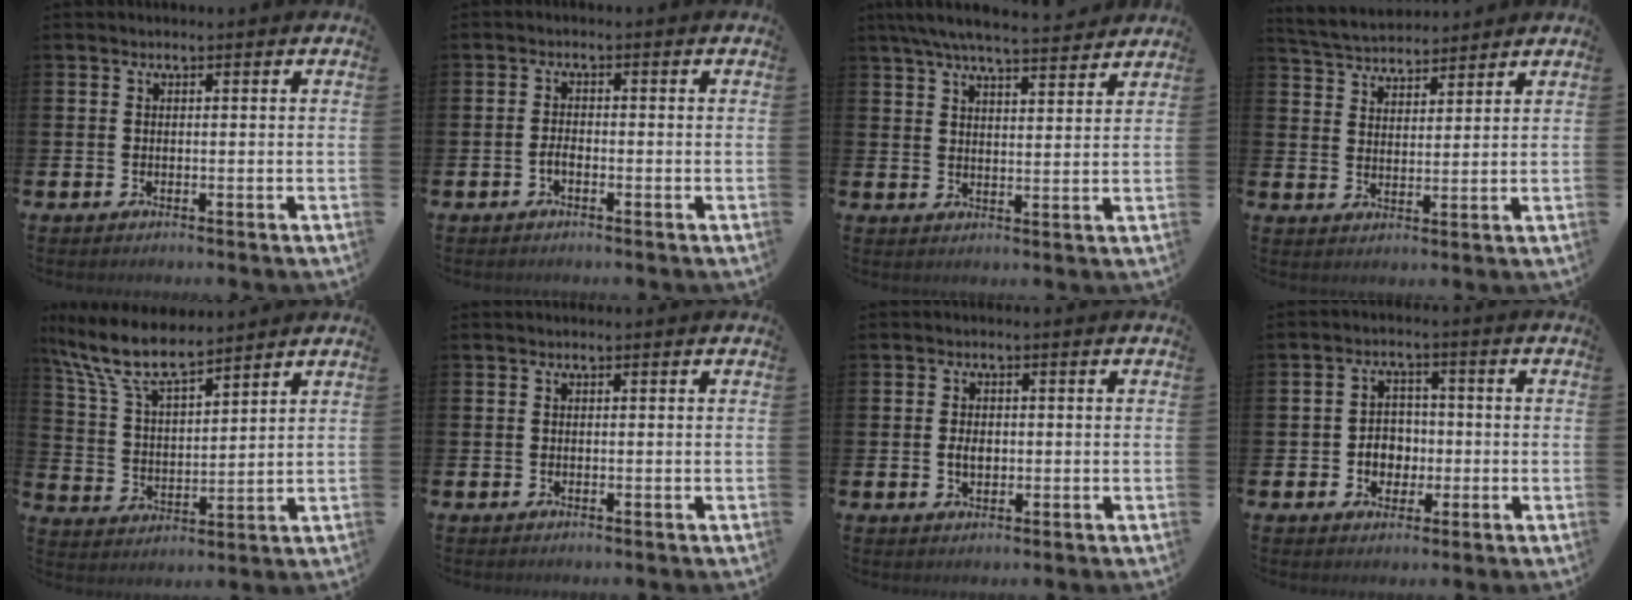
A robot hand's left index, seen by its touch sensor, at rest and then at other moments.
{"total": 1.4, "force": [-0.8, 0.6, 1.0], "torque": [-0.012, -0.002, -0.018]}
{"total": 6.9, "force": [6.5, 0.8, 2.2], "torque": [-0.055, -0.033, 0.115]}
{"total": 4.7, "force": [4.6, 1.0, 0.1], "torque": [-0.020, -0.024, 0.081]}
{"total": 9.2, "force": [8.1, 2.1, 3.8], "torque": [-0.106, -0.037, 0.145]}
{"total": 0.0}
{"total": 2.3, "force": [-0.1, 1.6, 1.7], "torque": [-0.010, -0.002, -0.009]}
{"total": 3.8, "force": [-0.9, 3.4, 1.6], "torque": [-0.018, -0.002, -0.027]}